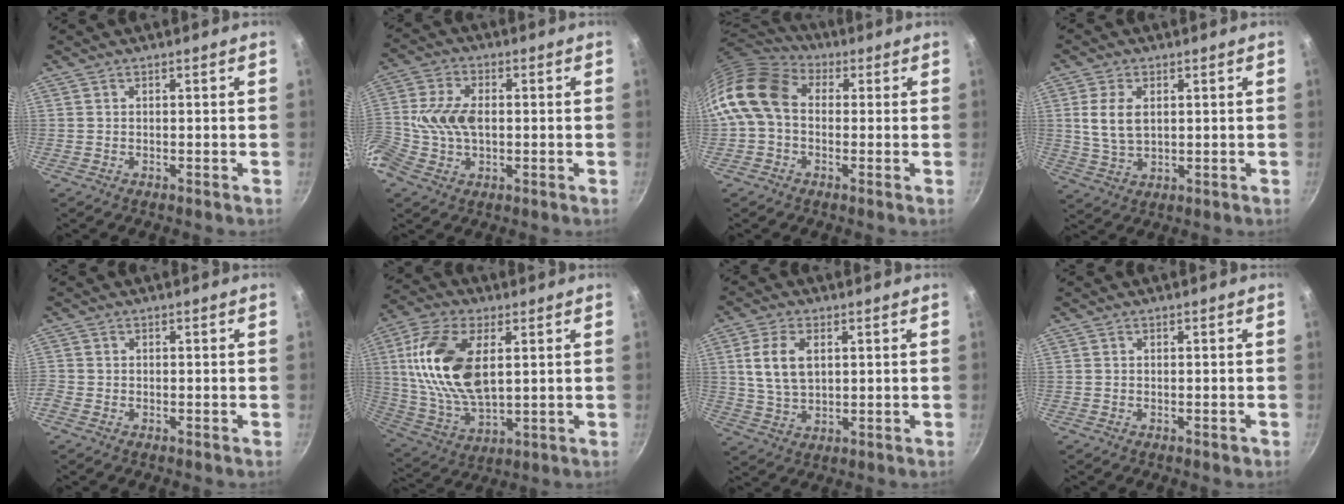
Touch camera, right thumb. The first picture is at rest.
{"total": 10.9, "force": [-0.6, 6.8, 8.4], "torque": [-0.169, 0.020, -0.024]}
{"total": 13.6, "force": [0.7, 10.3, 8.8], "torque": [-0.158, 0.027, -0.008]}
{"total": 7.0, "force": [1.5, 4.2, 5.4], "torque": [-0.102, -0.005, 0.034]}
{"total": 1.1, "force": [-0.6, 0.9, 0.3], "torque": [-0.010, 0.000, -0.015]}
{"total": 18.7, "force": [4.0, 10.0, 15.2], "torque": [-0.290, -0.005, 0.081]}
{"total": 8.5, "force": [2.1, 5.1, 6.5], "torque": [-0.116, -0.004, 0.043]}
{"total": 0.7, "force": [-0.4, 0.4, 0.4], "torque": [-0.005, 0.003, -0.005]}